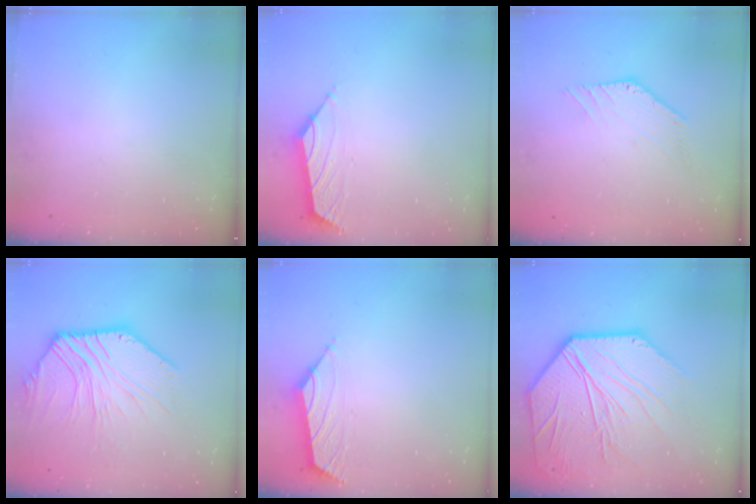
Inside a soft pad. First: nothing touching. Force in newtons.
{"total": 1.6, "press": 1.4, "slide": 0.7}
{"total": 1.0, "press": 1.0, "slide": 0.3}
{"total": 8.9, "press": 8.8, "slide": 1.6}
{"total": 1.6, "press": 1.5, "slide": 0.6}
{"total": 15.4, "press": 15.3, "slide": 2.2}